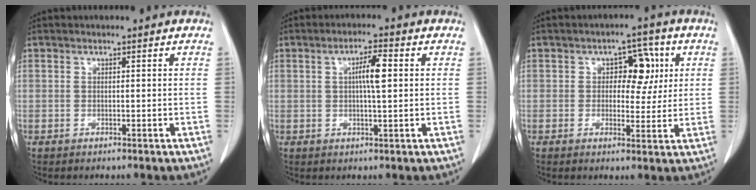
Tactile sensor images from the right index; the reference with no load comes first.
{"total": 4.6, "force": [0.8, 0.5, 4.5], "torque": [-0.079, 0.004, 0.011]}
{"total": 5.7, "force": [1.6, 3.2, 4.4], "torque": [-0.055, 0.012, 0.023]}